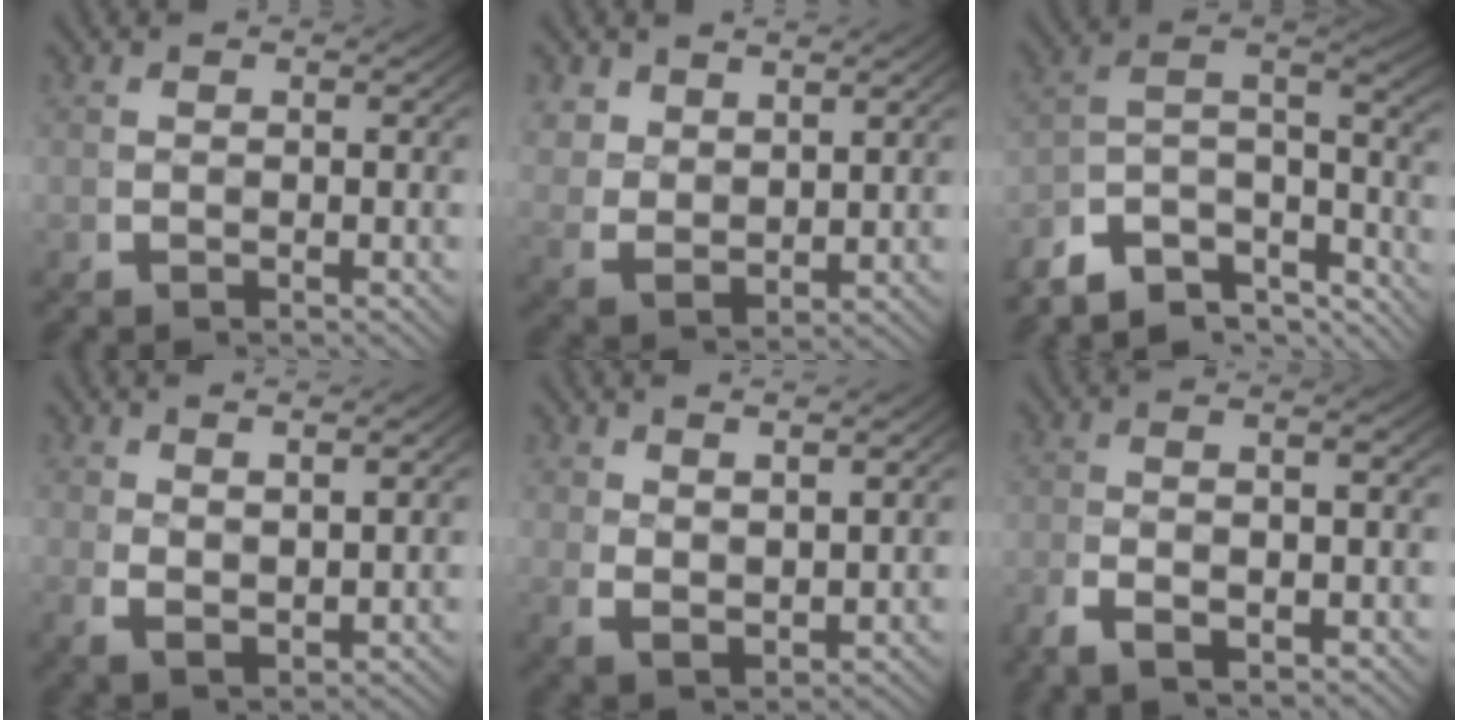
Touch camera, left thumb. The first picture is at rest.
{"total": 3.5, "force": [1.8, 2.3, 2.0], "torque": [-0.057, -0.019, 0.053]}
{"total": 12.4, "force": [-2.8, 8.8, 8.3], "torque": [-0.193, -0.042, -0.041]}
{"total": 3.2, "force": [1.8, 1.2, 2.4], "torque": [-0.052, -0.010, 0.049]}
{"total": 3.5, "force": [2.1, 1.4, 2.4], "torque": [-0.053, -0.011, 0.055]}
{"total": 3.9, "force": [-1.2, 1.0, 3.5], "torque": [-0.071, 0.001, -0.022]}